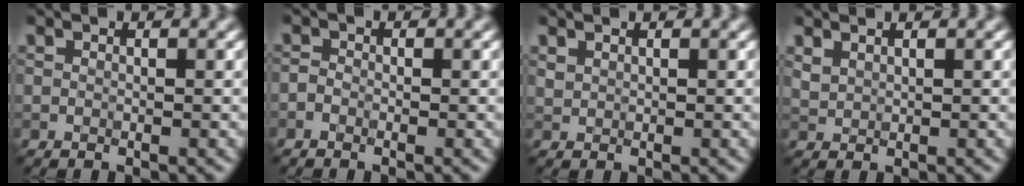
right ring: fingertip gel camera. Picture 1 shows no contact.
{"total": 0.8, "force": [-0.5, 0.5, 0.3], "torque": [-0.006, 0.000, -0.014]}
{"total": 0.7, "force": [0.6, 0.3, 0.1], "torque": [-0.007, 0.000, 0.017]}
{"total": 1.1, "force": [0.9, 0.4, 0.3], "torque": [-0.014, -0.001, 0.025]}